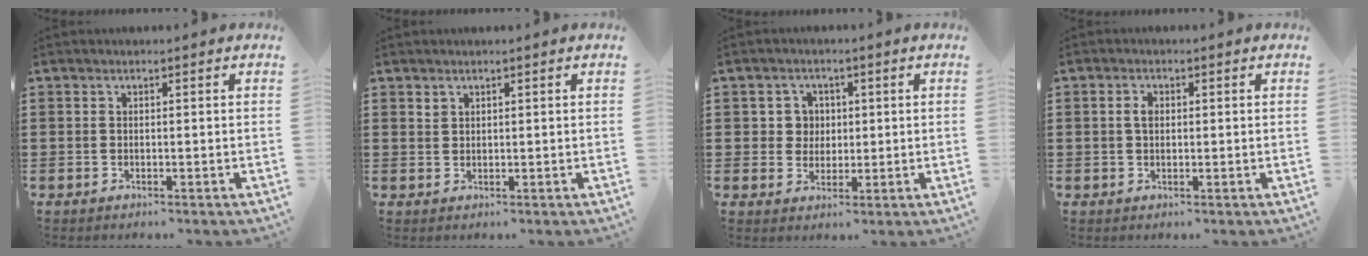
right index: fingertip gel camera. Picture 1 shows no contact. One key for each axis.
{"total": 1.1, "fx": 0.9, "fy": 0.6, "fz": 0.2, "tx": -0.005, "ty": 0.003, "tz": 0.018}
{"total": 3.7, "fx": 0.5, "fy": 3.5, "fz": 1.0, "tx": -0.037, "ty": 0.013, "tz": 0.007}
{"total": 1.9, "fx": 0.4, "fy": 1.2, "fz": 1.5, "tx": -0.032, "ty": 0.008, "tz": 0.005}